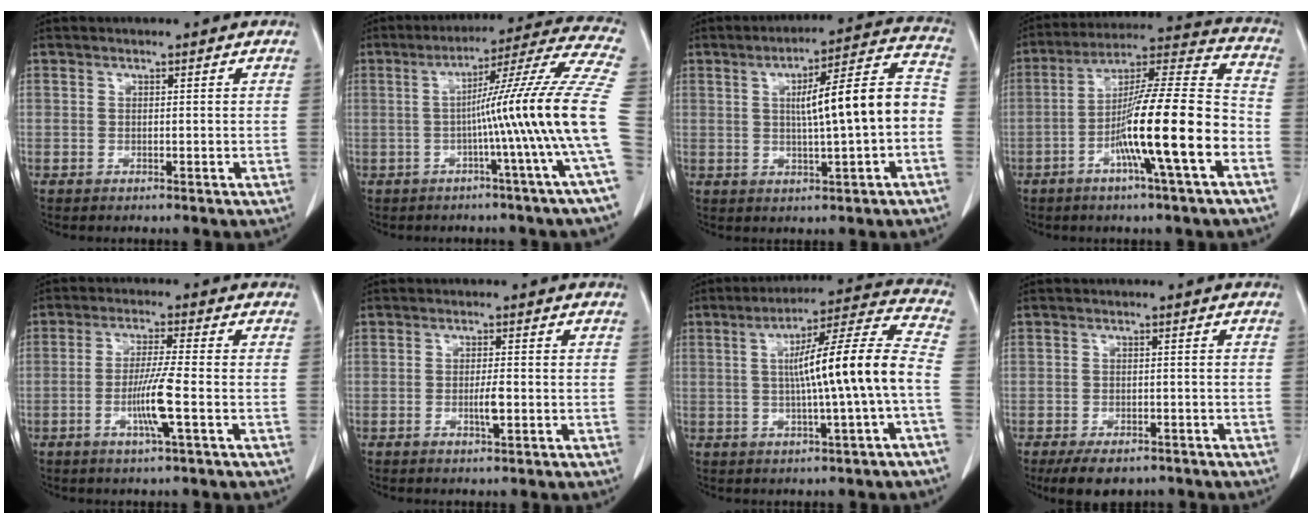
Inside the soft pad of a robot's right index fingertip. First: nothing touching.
{"total": 17.8, "force": [-3.0, -3.6, 17.2], "torque": [-0.227, 0.005, -0.057]}
{"total": 12.5, "force": [-0.6, 1.1, 12.4], "torque": [-0.176, 0.031, -0.007]}
{"total": 17.1, "force": [-5.9, 0.0, 16.0], "torque": [-0.272, 0.002, -0.105]}
{"total": 6.6, "force": [-2.0, -0.6, 6.2], "torque": [-0.119, -0.009, -0.039]}
{"total": 2.6, "force": [-0.7, 0.3, 2.5], "torque": [-0.048, -0.002, -0.010]}
{"total": 14.3, "force": [-1.1, -0.9, 14.3], "torque": [-0.222, 0.018, -0.022]}
{"total": 6.3, "force": [-4.6, 3.1, 2.9], "torque": [-0.040, -0.003, -0.065]}